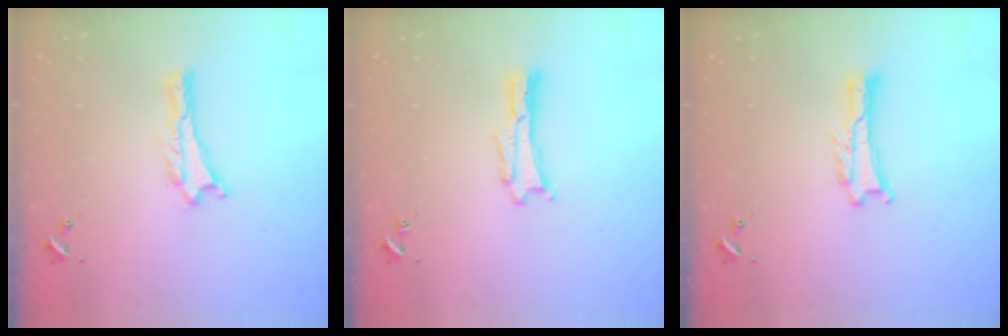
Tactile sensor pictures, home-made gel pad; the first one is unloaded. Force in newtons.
{"total": 0.7, "press": 0.7, "slide": 0.1}
{"total": 0.0}